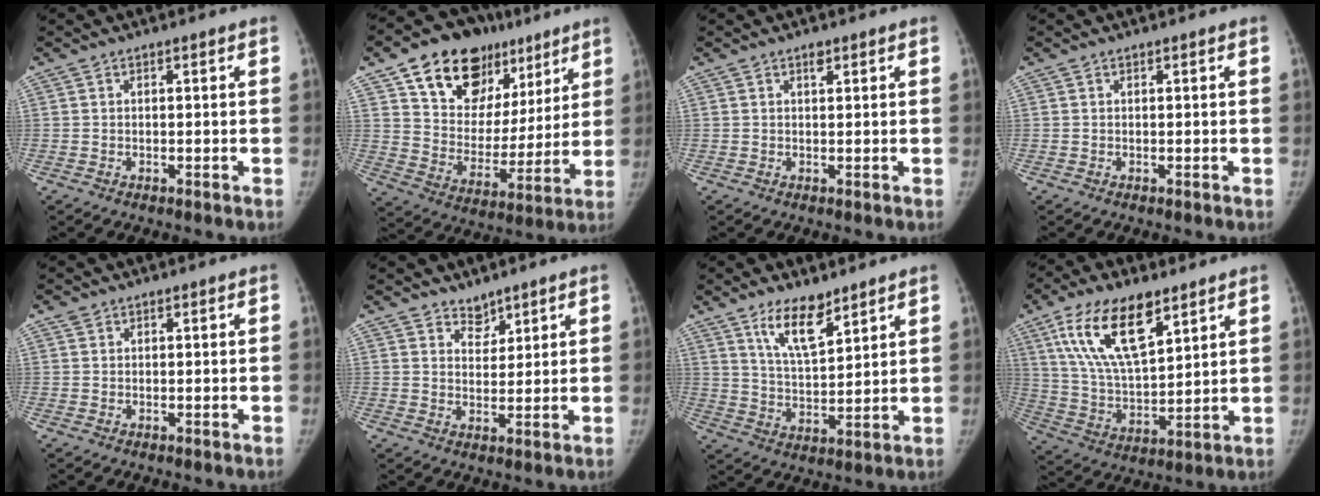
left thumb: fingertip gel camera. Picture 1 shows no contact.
{"total": 22.5, "force": [12.9, 14.5, 11.5], "torque": [-0.131, -0.025, 0.216]}
{"total": 1.2, "force": [0.8, 0.6, 0.7], "torque": [-0.004, -0.003, 0.012]}
{"total": 0.0}
{"total": 0.9, "force": [0.6, 0.7, 0.2], "torque": [0.003, 0.000, 0.008]}
{"total": 3.5, "force": [2.8, 2.0, 0.3], "torque": [0.021, -0.022, 0.047]}
{"total": 9.1, "force": [6.3, 3.2, 5.7], "torque": [-0.080, -0.047, 0.119]}
{"total": 17.4, "force": [9.4, 7.4, 12.6], "torque": [-0.206, -0.034, 0.182]}